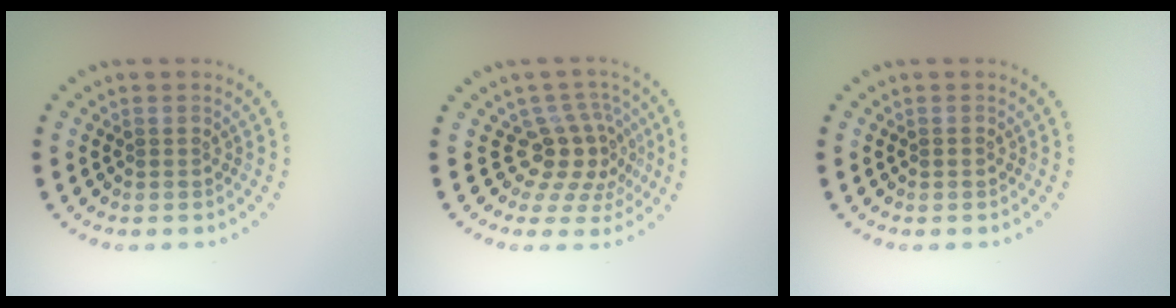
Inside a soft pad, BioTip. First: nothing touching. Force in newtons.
{"total": 4.1, "press": 2.9, "slide": 2.9}
{"total": 0.6, "press": 0.5, "slide": 0.2}